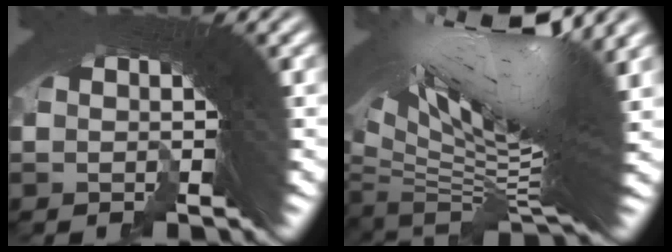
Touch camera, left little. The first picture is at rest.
{"total": 15.3, "force": [2.5, 6.6, 13.6], "torque": [-0.217, -0.001, 0.047]}